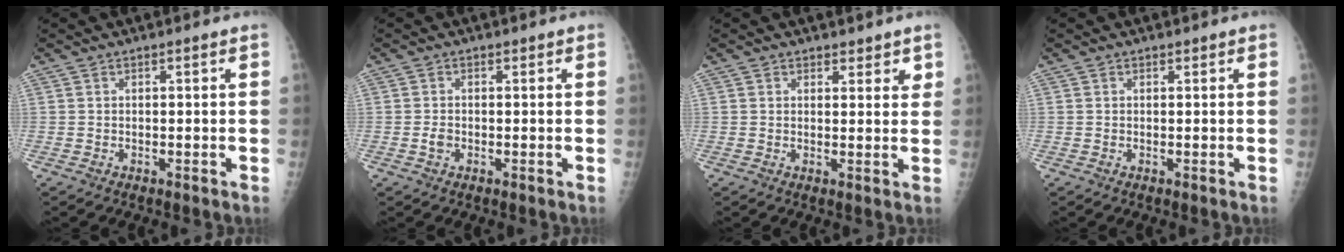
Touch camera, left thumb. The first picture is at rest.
{"total": 1.6, "force": [-0.4, 1.2, 0.9], "torque": [-0.010, 0.002, -0.008]}
{"total": 3.0, "force": [2.2, 1.8, 0.9], "torque": [0.019, -0.013, 0.027]}
{"total": 0.0}